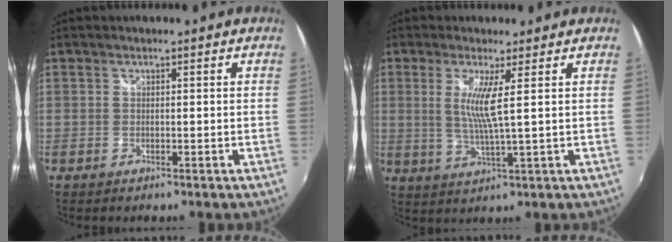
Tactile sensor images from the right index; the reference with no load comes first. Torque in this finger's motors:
{"motor_torque": [0.03, 0.05, 0.20, 0.10]}